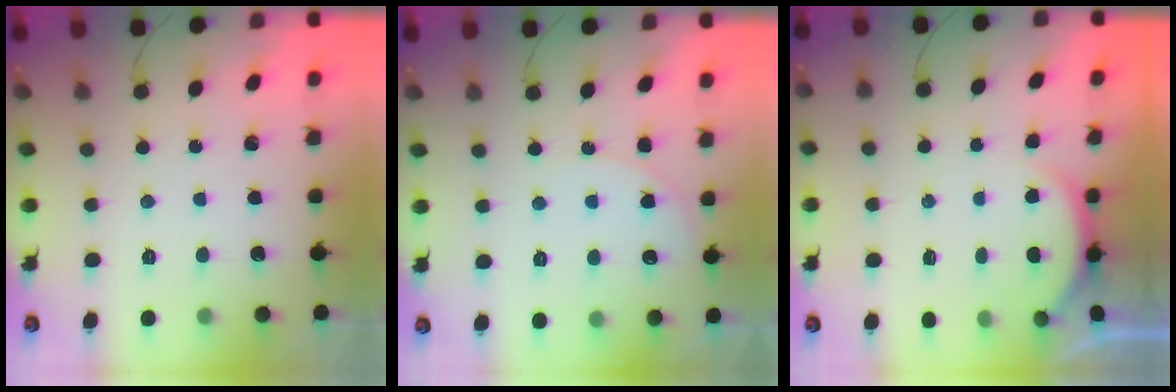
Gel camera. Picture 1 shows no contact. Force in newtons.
{"total": 6.5, "press": 6.5, "slide": 0.6}
{"total": 2.2, "press": 2.2, "slide": 0.6}